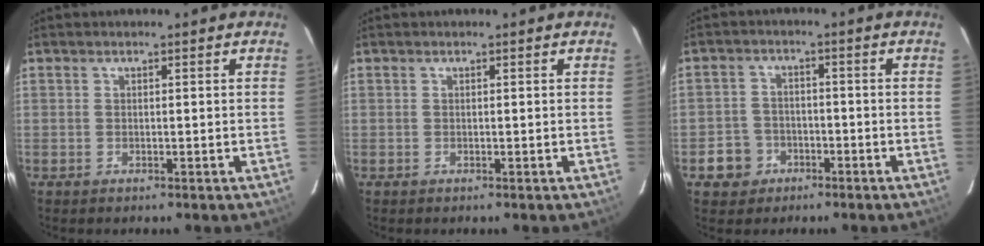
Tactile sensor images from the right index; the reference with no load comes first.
{"total": 0.0}
{"total": 5.5, "force": [-2.7, 4.8, 0.7], "torque": [-0.026, 0.018, -0.042]}